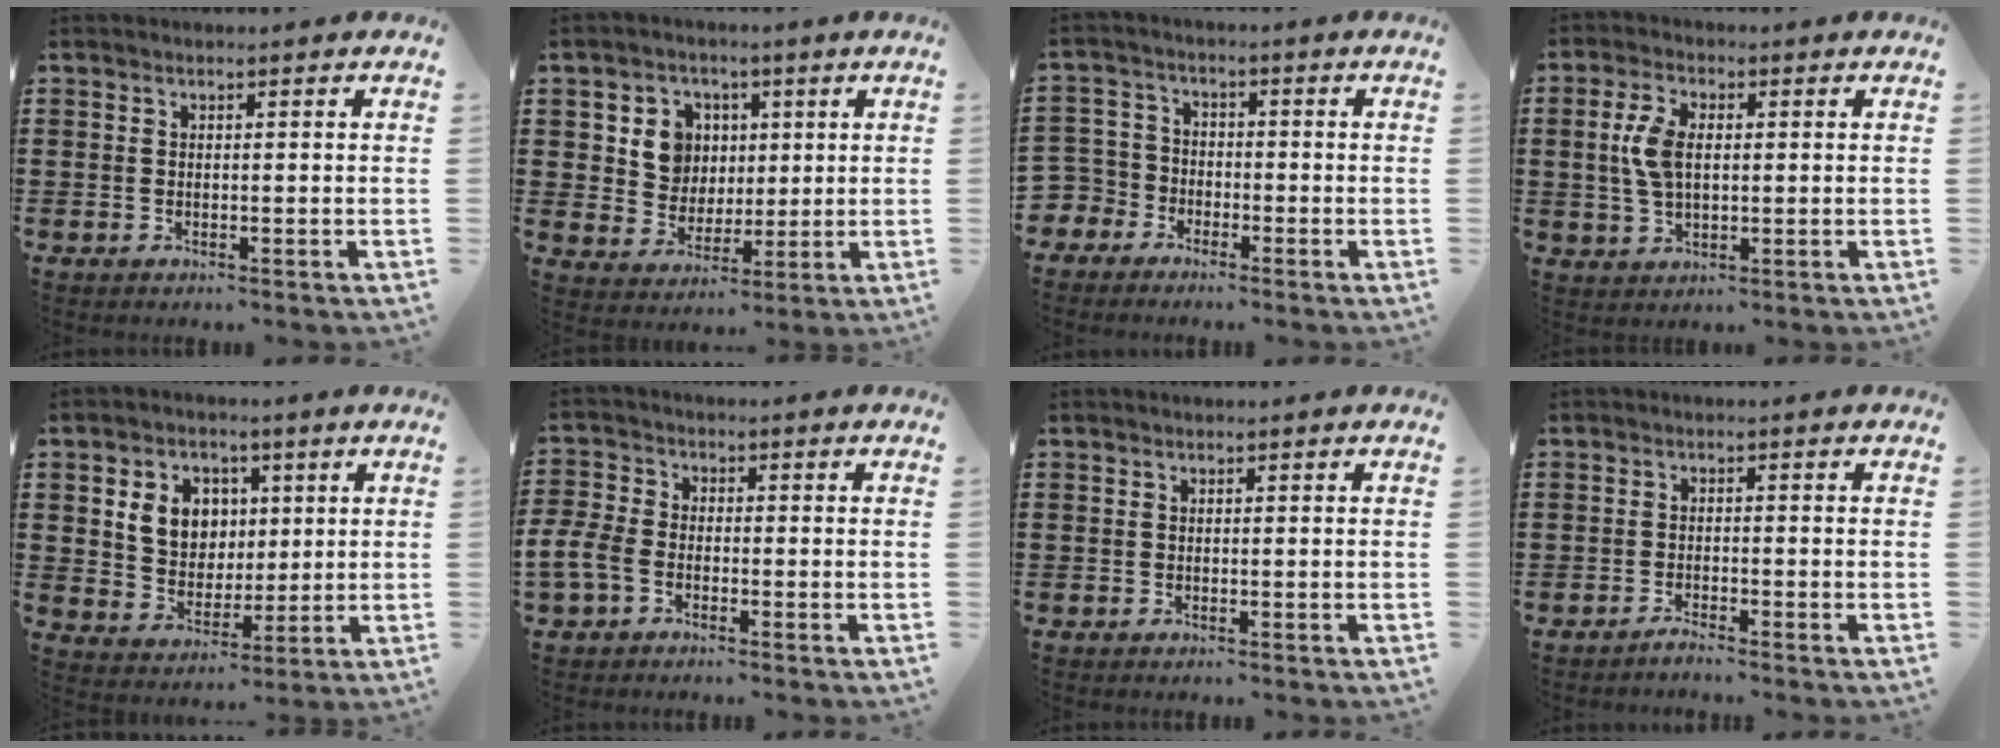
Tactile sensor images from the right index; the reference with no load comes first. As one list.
[{"total": 6.9, "force": [1.7, 6.3, 2.2], "torque": [-0.059, 0.014, 0.028]}, {"total": 4.2, "force": [-3.0, 2.9, 0.1], "torque": [-0.033, -0.001, -0.070]}, {"total": 5.9, "force": [0.7, 3.3, 4.8], "torque": [-0.115, 0.009, 0.005]}, {"total": 7.3, "force": [2.1, 6.2, 3.1], "torque": [-0.074, 0.015, 0.034]}, {"total": 4.5, "force": [-2.5, 2.8, 2.5], "torque": [-0.080, -0.001, -0.057]}, {"total": 0.0}, {"total": 1.4, "force": [-1.4, 0.0, 0.1], "torque": [-0.005, 0.003, -0.028]}]